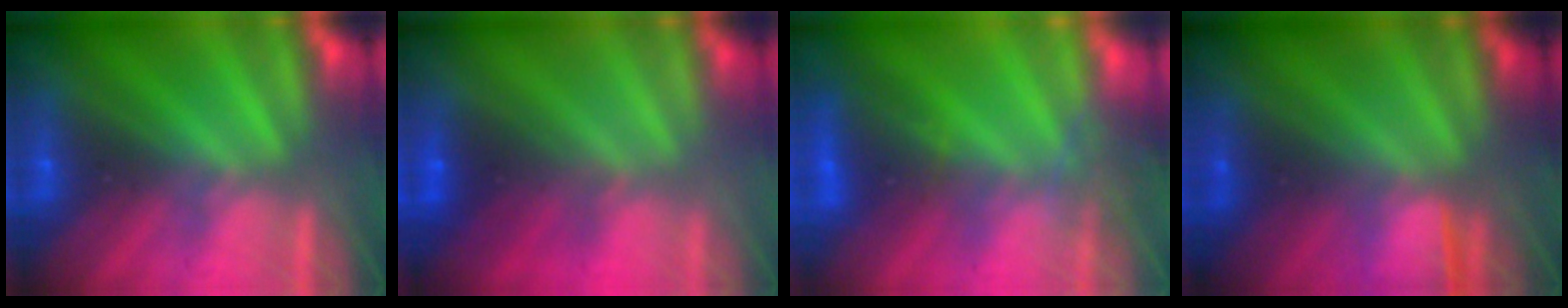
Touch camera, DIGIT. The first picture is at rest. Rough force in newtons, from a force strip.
{"total": 1.8}
{"total": 4.8}
{"total": 1.3}